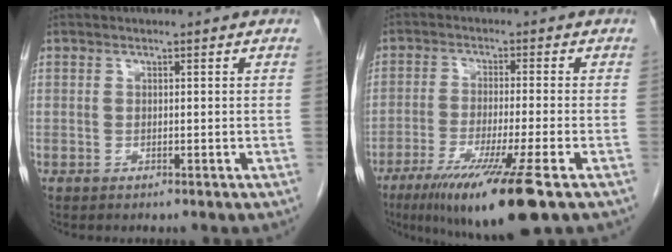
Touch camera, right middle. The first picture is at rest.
{"total": 13.1, "force": [-7.8, -0.5, 10.5], "torque": [-0.177, -0.042, -0.130]}